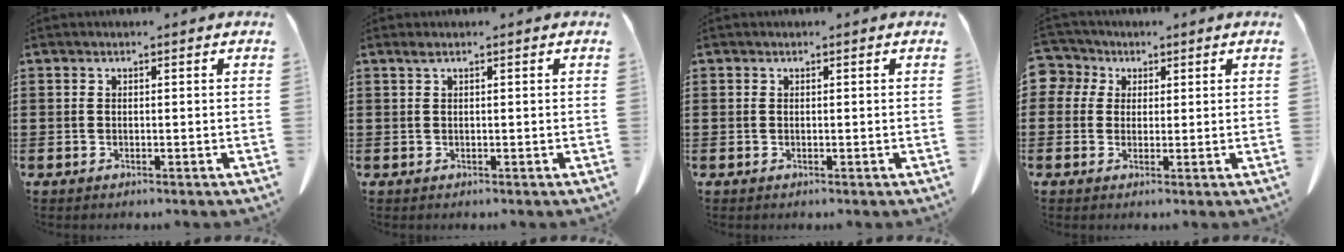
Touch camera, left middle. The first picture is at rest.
{"total": 0.7, "force": [0.4, 0.0, 0.6], "torque": [-0.013, 0.001, 0.007]}
{"total": 0.0}
{"total": 3.5, "force": [1.5, 3.1, 0.3], "torque": [-0.018, 0.008, 0.023]}